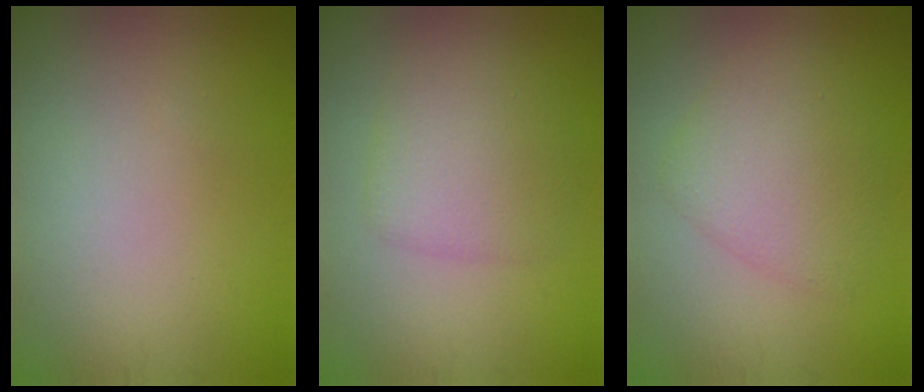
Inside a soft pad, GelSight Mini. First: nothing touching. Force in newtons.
{"total": 3.6, "press": 3.6, "slide": 0.2}
{"total": 3.9, "press": 3.9, "slide": 0.2}